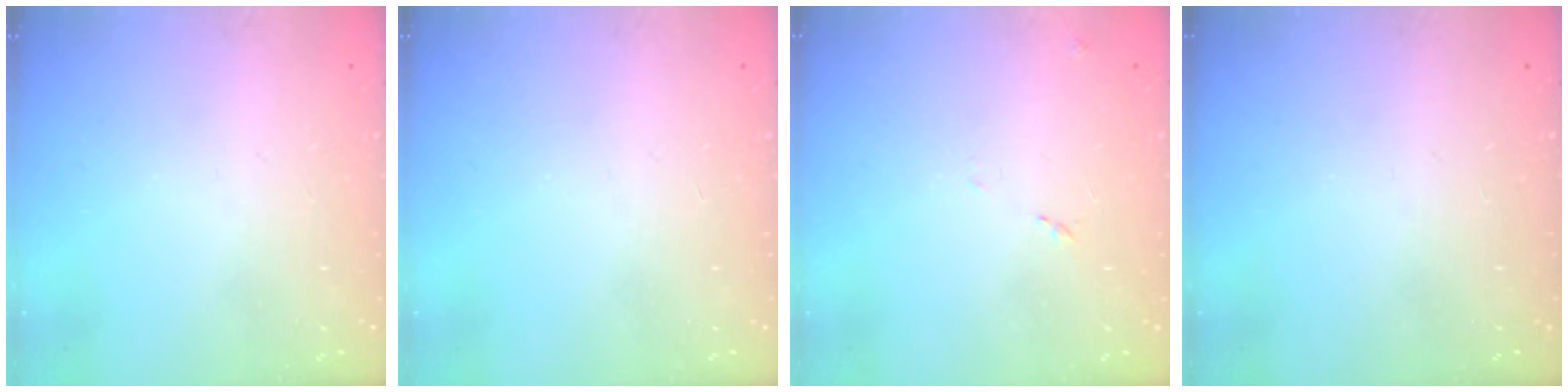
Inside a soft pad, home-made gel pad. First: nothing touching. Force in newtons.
{"total": 0.0}
{"total": 8.1, "press": 8.1, "slide": 0.6}
{"total": 0.0}